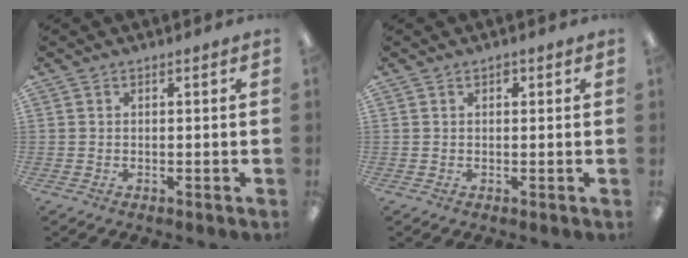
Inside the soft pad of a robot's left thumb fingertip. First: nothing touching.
{"total": 1.1, "force": [0.6, 0.6, 0.7], "torque": [-0.007, 0.000, 0.008]}